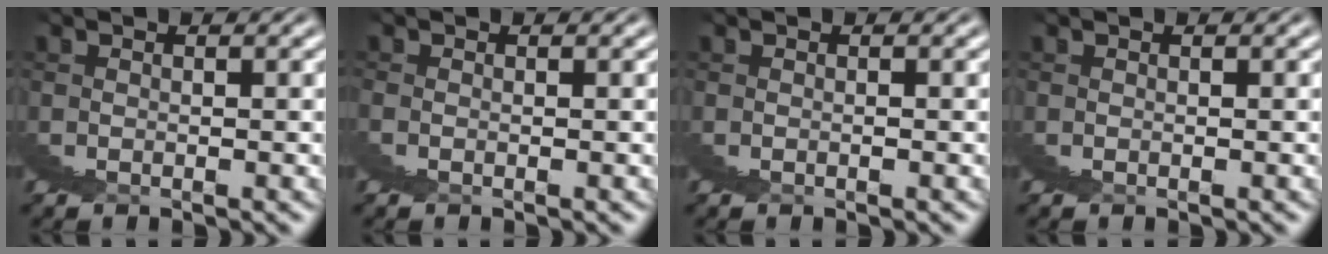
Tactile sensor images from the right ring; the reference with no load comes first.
{"total": 1.0, "force": [-0.4, -0.6, -0.7], "torque": [0.012, 0.000, -0.006]}
{"total": 0.0}
{"total": 0.0}